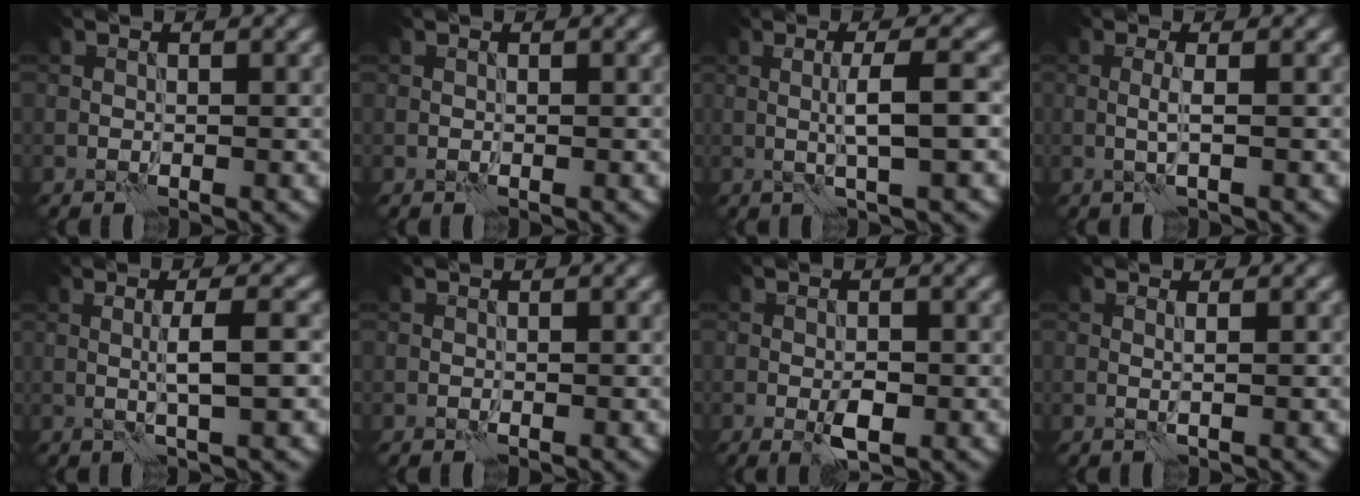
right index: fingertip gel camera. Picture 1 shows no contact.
{"total": 0.0}
{"total": 3.5, "force": [0.0, 0.4, 3.5], "torque": [-0.060, 0.004, -0.001]}
{"total": 1.4, "force": [0.0, 0.0, 1.4], "torque": [-0.030, 0.003, -0.003]}
{"total": 3.0, "force": [0.0, 0.3, 2.9], "torque": [-0.050, 0.003, -0.001]}
{"total": 0.0}
{"total": 2.2, "force": [-0.7, 0.9, 1.9], "torque": [-0.032, 0.000, -0.014]}
{"total": 0.9, "force": [0.3, 0.2, 0.8], "torque": [-0.015, 0.000, -0.004]}